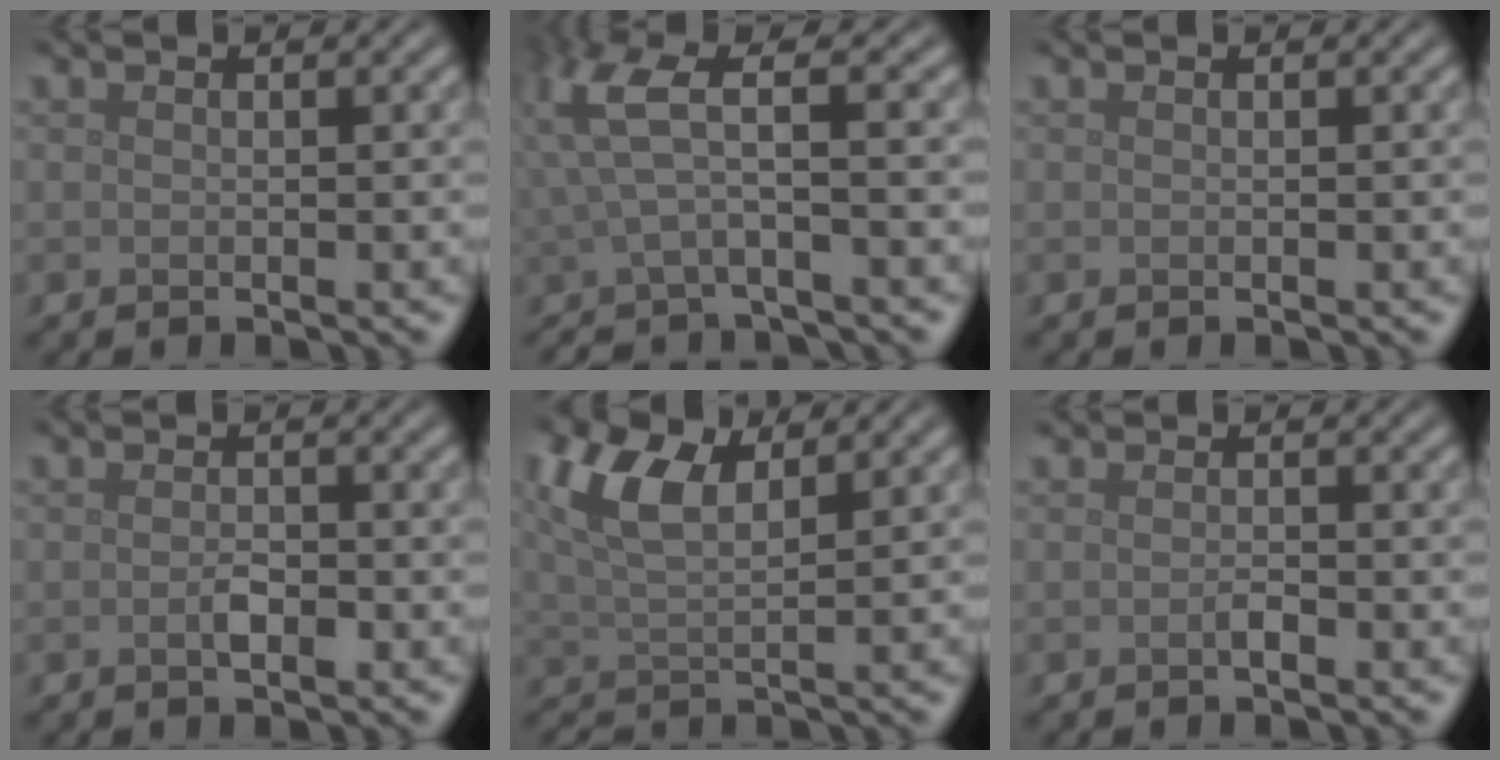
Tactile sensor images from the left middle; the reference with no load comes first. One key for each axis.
{"total": 3.4, "fx": 0.4, "fy": 0.4, "fz": 3.4, "tx": -0.080, "ty": 0.001, "tz": -0.003}
{"total": 0.0}
{"total": 1.3, "fx": -0.4, "fy": 0.6, "fz": 1.1, "tx": -0.023, "ty": -0.001, "tz": -0.008}
{"total": 5.6, "fx": 2.9, "fy": 2.4, "fz": 4.2, "tx": -0.099, "ty": 0.011, "tz": 0.053}
{"total": 0.7, "fx": -0.3, "fy": 0.2, "fz": 0.5, "tx": -0.013, "ty": 0.000, "tz": -0.005}